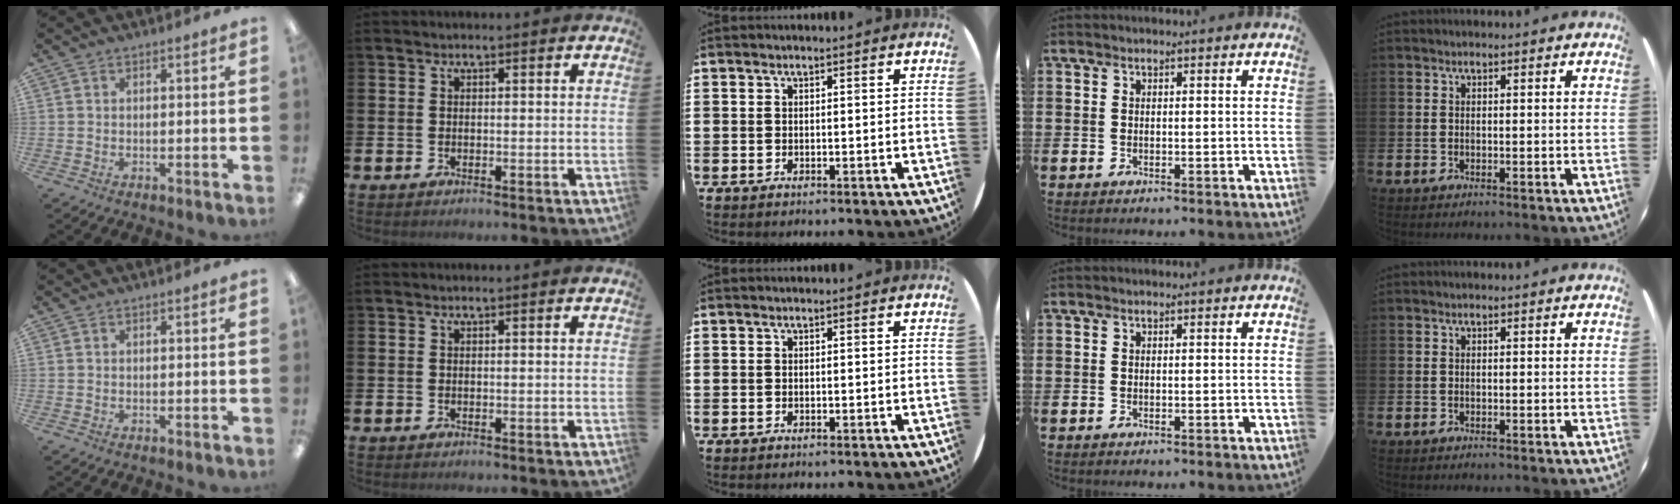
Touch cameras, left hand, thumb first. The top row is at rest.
{}